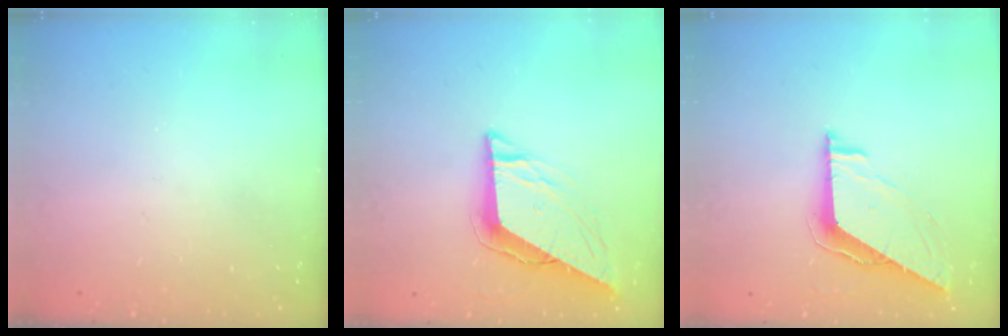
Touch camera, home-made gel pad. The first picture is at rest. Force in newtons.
{"total": 9.6, "press": 9.6, "slide": 1.0}
{"total": 8.1, "press": 8.1, "slide": 0.5}